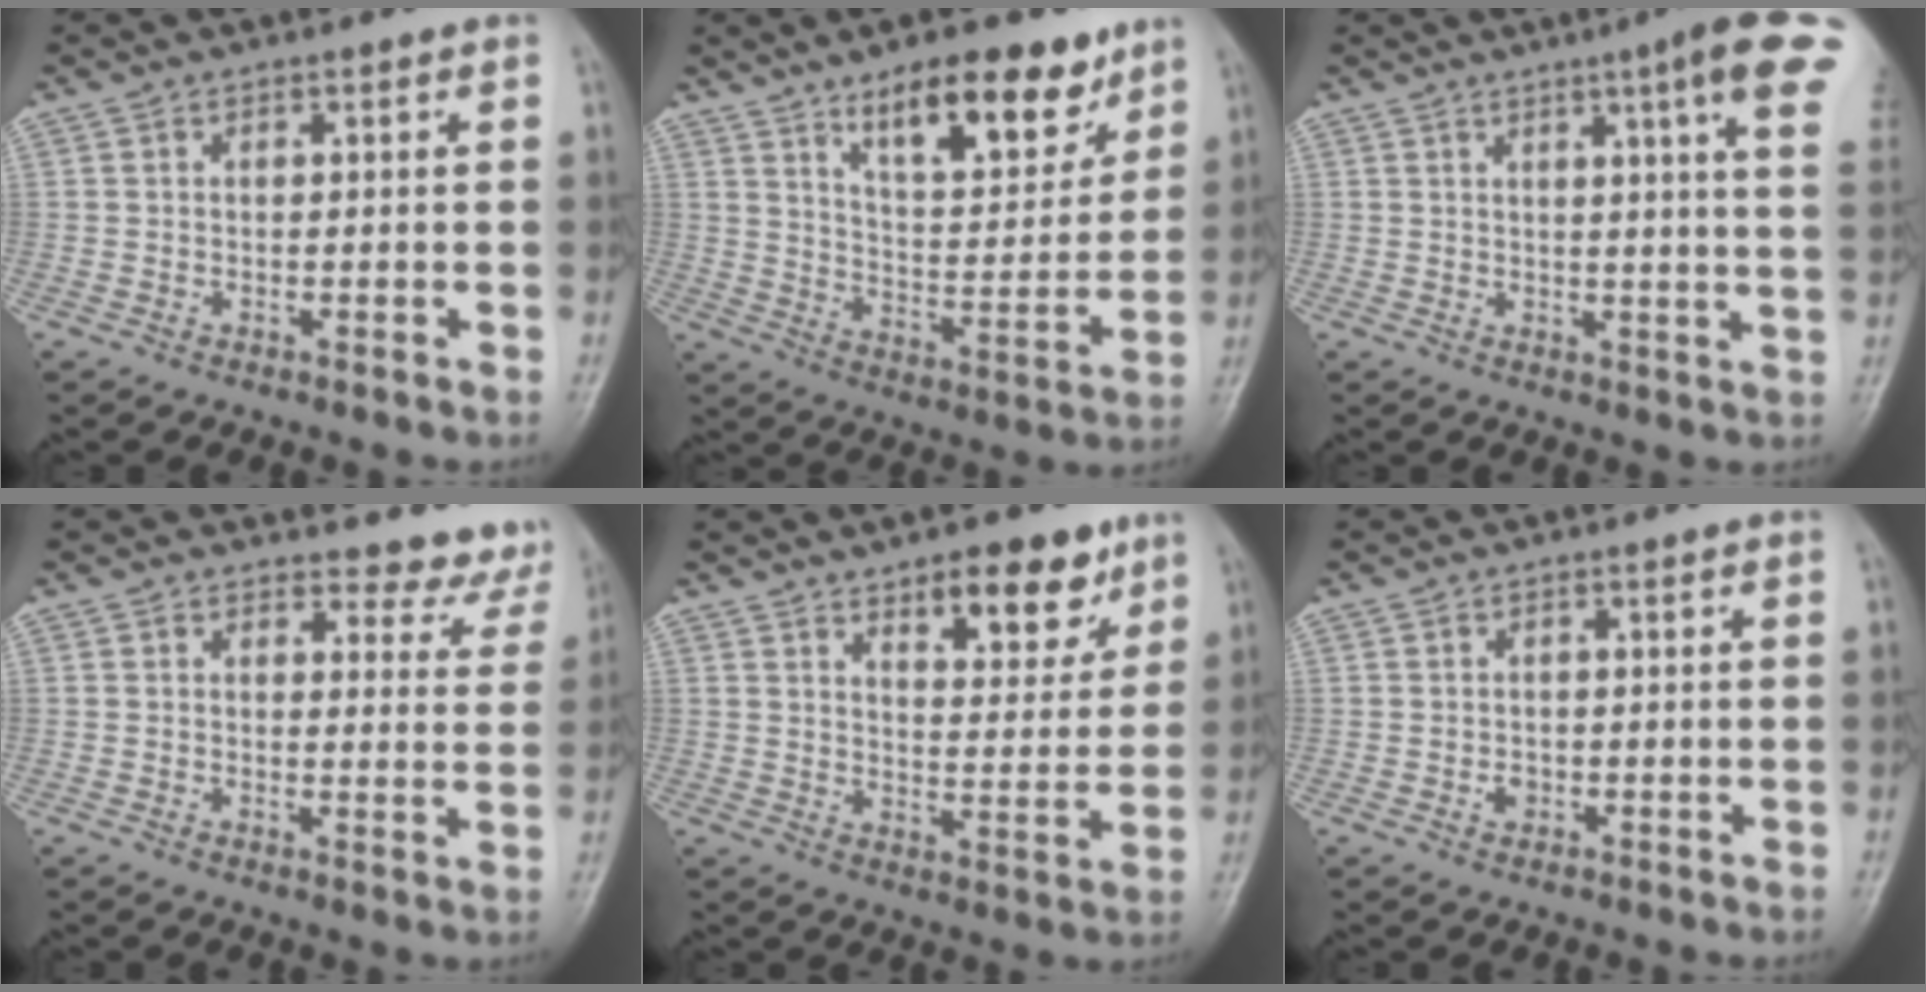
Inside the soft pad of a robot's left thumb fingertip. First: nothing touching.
{"total": 16.0, "force": [10.4, 6.2, 10.5], "torque": [-0.117, -0.063, 0.170]}
{"total": 12.7, "force": [6.6, 0.7, 10.8], "torque": [-0.132, -0.021, 0.070]}
{"total": 7.4, "force": [6.9, 2.7, -0.2], "torque": [0.043, -0.052, 0.055]}
{"total": 11.4, "force": [7.2, 4.8, 7.5], "torque": [-0.071, -0.043, 0.107]}
{"total": 1.4, "force": [-0.3, 1.1, 0.8], "torque": [-0.006, 0.002, -0.004]}